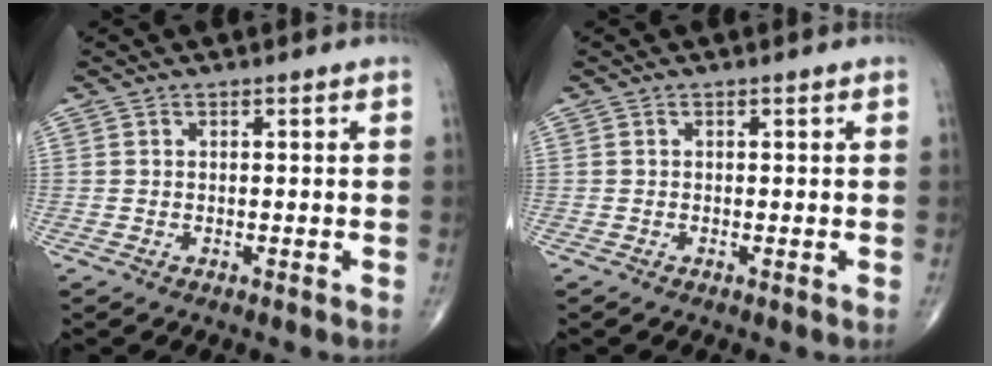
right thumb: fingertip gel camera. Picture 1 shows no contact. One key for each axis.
{"total": 0.0}